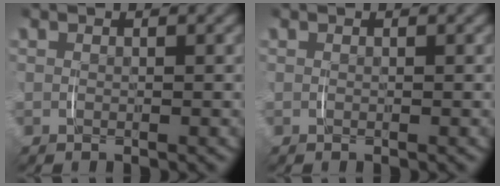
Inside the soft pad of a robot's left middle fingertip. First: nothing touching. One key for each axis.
{"total": 0.0}